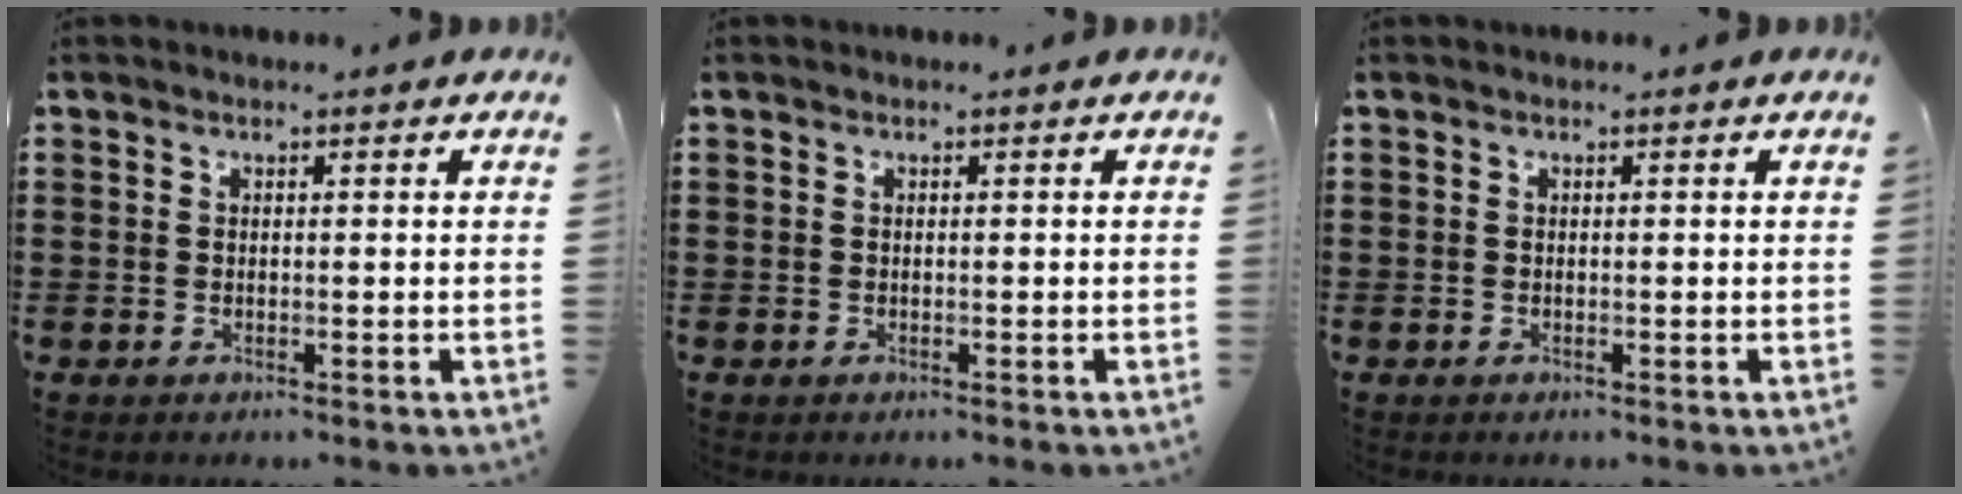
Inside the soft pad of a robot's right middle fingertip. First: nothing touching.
{"total": 0.0}
{"total": 0.0}